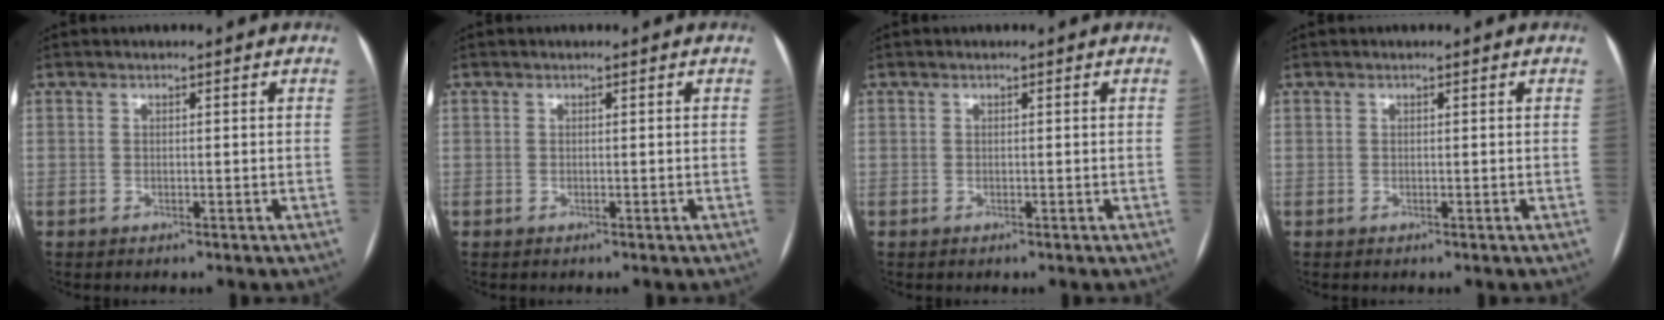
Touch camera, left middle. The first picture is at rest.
{"total": 0.0}
{"total": 0.0}
{"total": 0.0}